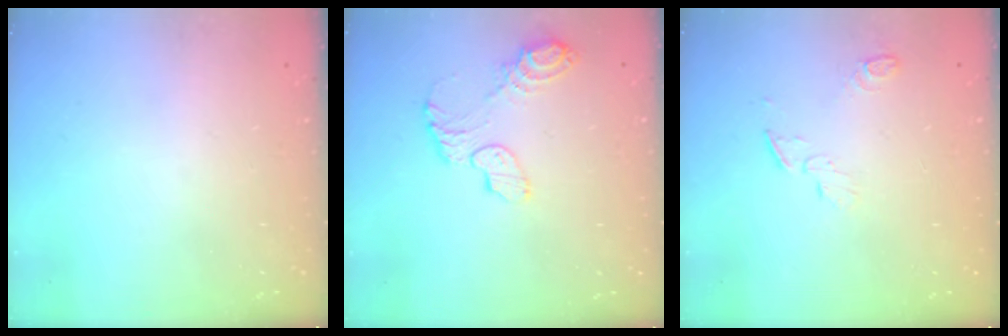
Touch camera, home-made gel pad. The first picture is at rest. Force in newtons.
{"total": 9.0, "press": 8.9, "slide": 0.6}
{"total": 5.1, "press": 5.0, "slide": 0.5}